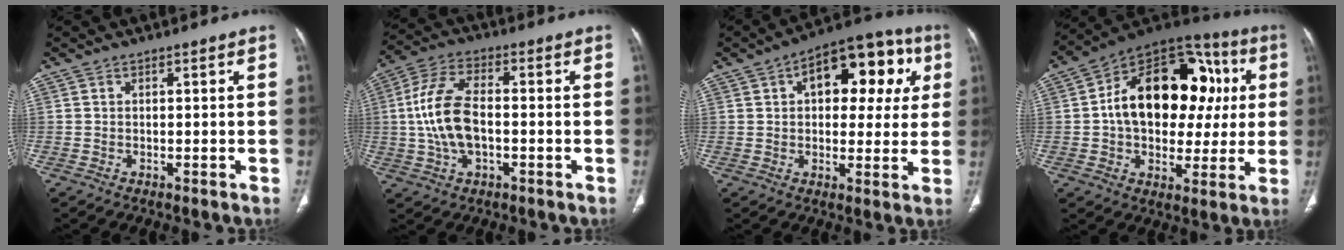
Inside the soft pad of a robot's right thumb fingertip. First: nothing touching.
{"total": 11.7, "force": [-0.7, 6.2, 9.9], "torque": [-0.204, 0.022, -0.014]}
{"total": 17.9, "force": [5.6, 9.8, 13.9], "torque": [-0.134, 0.021, 0.069]}
{"total": 25.1, "force": [3.2, 16.4, 18.7], "torque": [-0.244, 0.036, 0.047]}